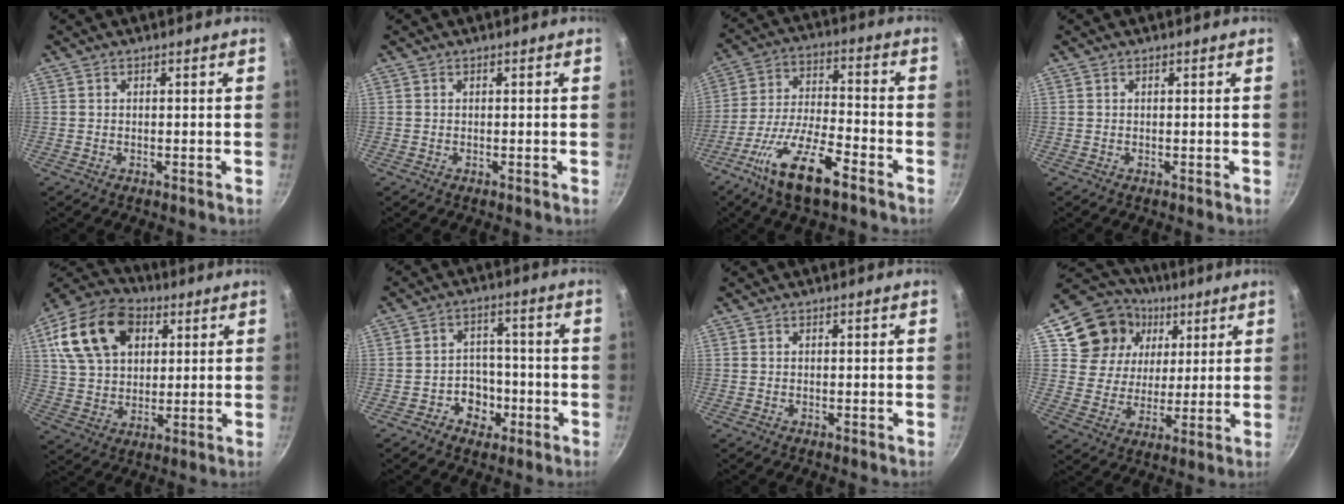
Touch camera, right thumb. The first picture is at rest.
{"total": 0.0}
{"total": 14.9, "force": [-8.6, 4.6, 11.2], "torque": [-0.217, 0.036, -0.165]}
{"total": 0.0}
{"total": 18.4, "force": [6.6, 12.7, 11.5], "torque": [-0.191, 0.006, 0.112]}
{"total": 6.5, "force": [-2.8, 5.4, 2.3], "torque": [0.002, 0.032, -0.039]}
{"total": 0.0}
{"total": 15.8, "force": [6.1, 13.4, 5.7], "torque": [-0.078, -0.002, 0.102]}